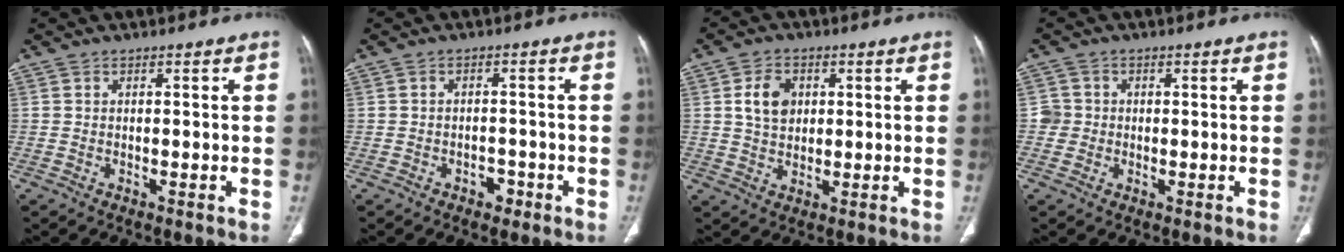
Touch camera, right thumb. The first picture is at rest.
{"total": 2.7, "force": [-1.6, 1.9, 1.2], "torque": [-0.005, 0.012, -0.019]}
{"total": 6.5, "force": [1.7, 4.8, 4.0], "torque": [-0.055, -0.006, 0.030]}
{"total": 2.6, "force": [-0.2, 2.6, 0.1], "torque": [0.018, 0.009, -0.007]}